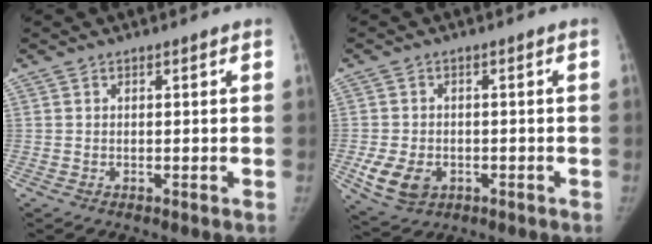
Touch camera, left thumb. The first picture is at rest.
{"total": 7.0, "force": [-2.1, 5.3, 4.1], "torque": [-0.071, -0.001, -0.027]}